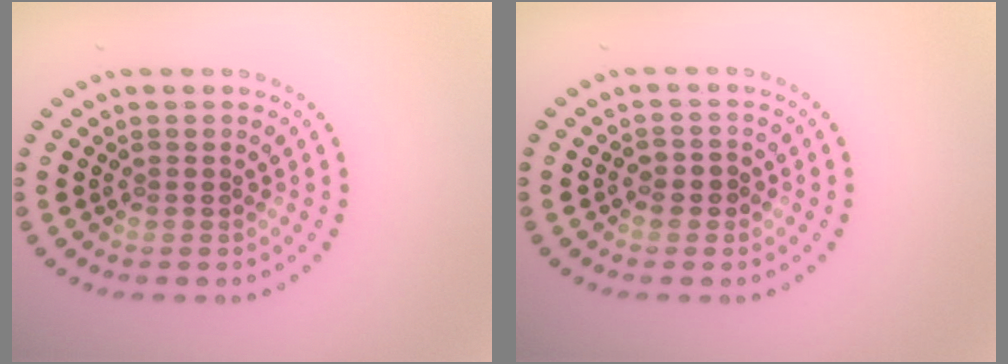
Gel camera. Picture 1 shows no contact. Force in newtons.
{"total": 1.6, "press": 1.4, "slide": 0.8}